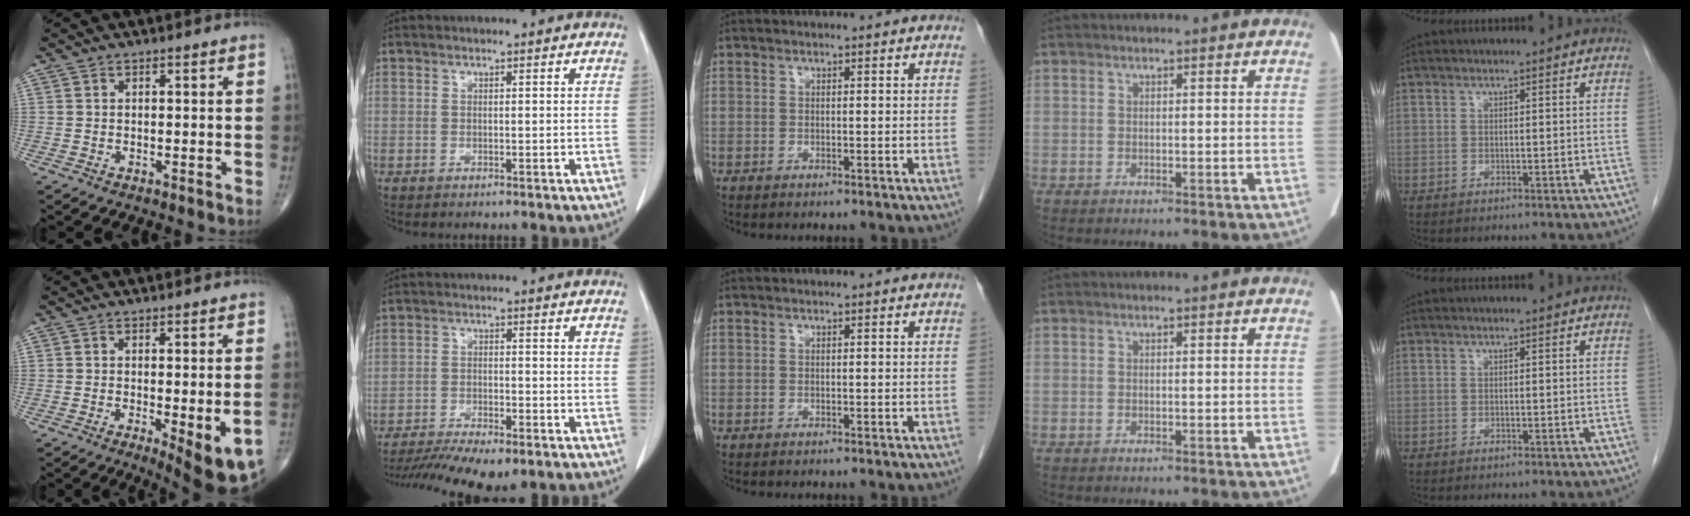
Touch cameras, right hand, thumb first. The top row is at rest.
{"thumb": {"total": 10.2, "force": [-3.9, 2.9, 9.0], "torque": [-0.113, -0.015, -0.050]}, "index": {"total": 12.0, "force": [-9.6, 2.3, 6.9], "torque": [-0.112, -0.012, -0.150]}}